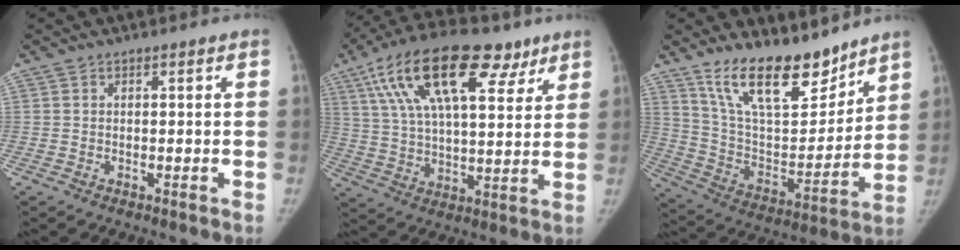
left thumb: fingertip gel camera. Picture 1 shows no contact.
{"total": 24.0, "force": [12.0, 10.7, 17.7], "torque": [-0.292, 0.002, 0.203]}
{"total": 19.8, "force": [14.5, 8.1, 10.7], "torque": [-0.136, -0.084, 0.260]}